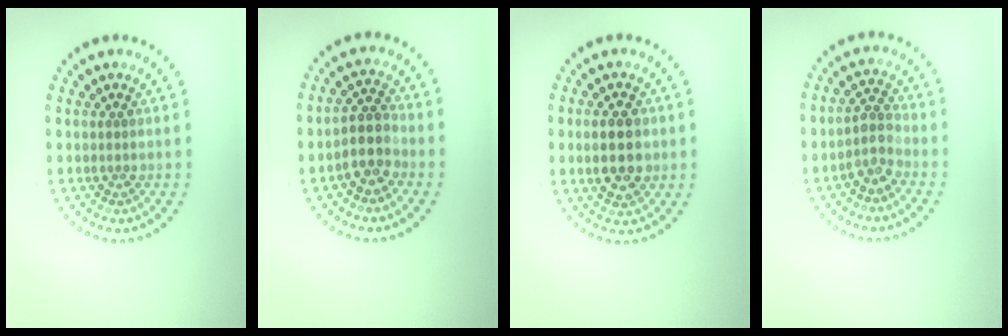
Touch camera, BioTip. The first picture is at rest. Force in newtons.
{"total": 2.9, "press": 2.6, "slide": 1.3}
{"total": 4.4, "press": 4.3, "slide": 0.5}
{"total": 2.2, "press": 1.9, "slide": 1.1}